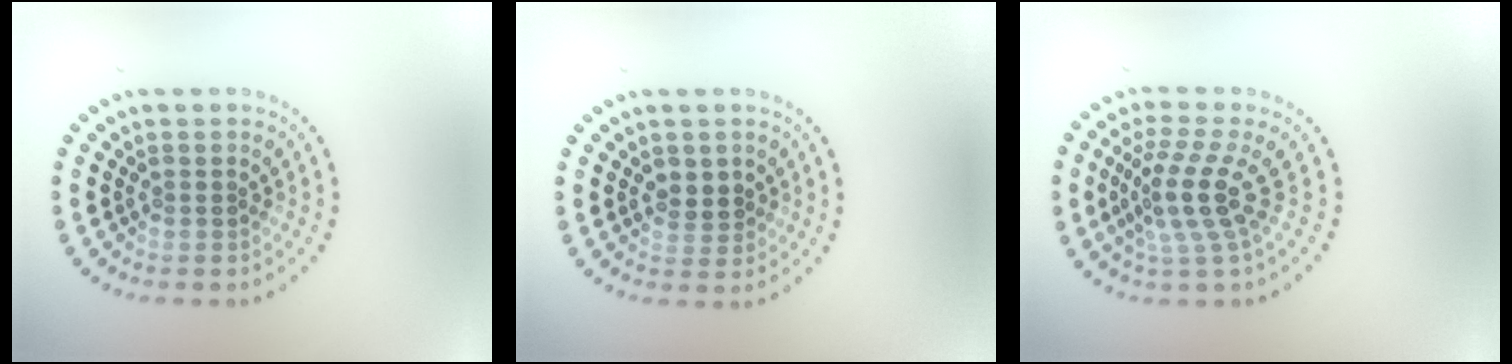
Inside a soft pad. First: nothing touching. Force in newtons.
{"total": 1.9, "press": 1.8, "slide": 0.5}
{"total": 4.0, "press": 3.0, "slide": 2.7}